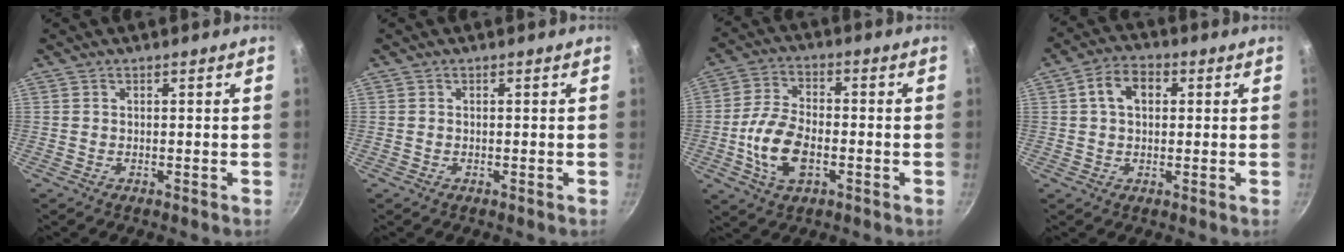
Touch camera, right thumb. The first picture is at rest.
{"total": 0.0}
{"total": 10.8, "force": [-2.7, 6.1, 8.5], "torque": [-0.160, 0.022, -0.056]}
{"total": 6.8, "force": [1.5, 4.7, 4.6], "torque": [-0.059, 0.014, 0.017]}